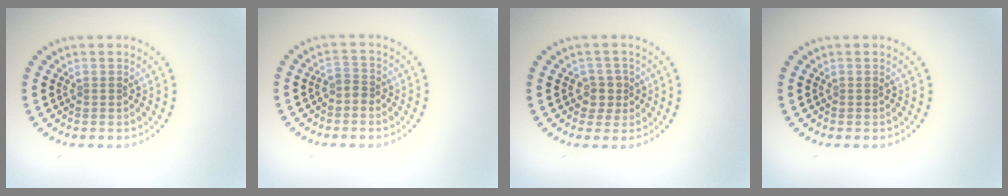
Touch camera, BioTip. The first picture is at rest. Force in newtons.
{"total": 1.2, "press": 1.0, "slide": 0.7}
{"total": 2.0, "press": 1.6, "slide": 1.1}
{"total": 0.0}